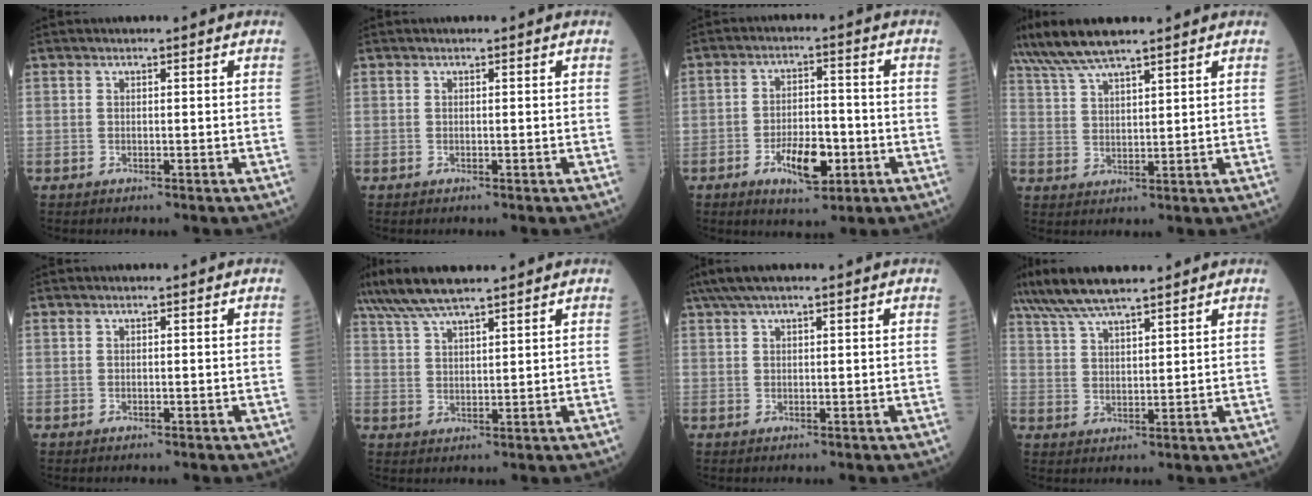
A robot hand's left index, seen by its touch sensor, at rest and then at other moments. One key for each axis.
{"total": 0.0}
{"total": 7.4, "fx": -3.2, "fy": 3.0, "fz": 6.0, "tx": -0.107, "ty": -0.002, "tz": -0.049}
{"total": 9.2, "fx": 7.7, "fy": 0.9, "fz": 5.0, "tx": -0.101, "ty": 0.034, "tz": 0.144}
{"total": 0.0}
{"total": 9.7, "fx": 8.1, "fy": 1.0, "fz": 5.3, "tx": -0.104, "ty": 0.035, "tz": 0.150}
{"total": 5.0, "fx": 3.8, "fy": 0.5, "fz": 3.3, "tx": -0.064, "ty": 0.043, "tz": 0.070}
{"total": 10.7, "fx": 8.9, "fy": 1.5, "fz": 5.6, "tx": -0.113, "ty": 0.034, "tz": 0.166}